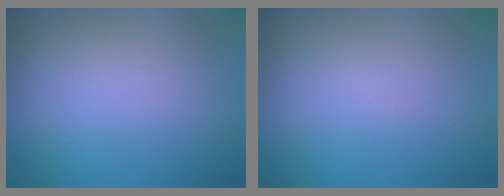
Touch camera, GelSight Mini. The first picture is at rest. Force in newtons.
{"total": 0.0}